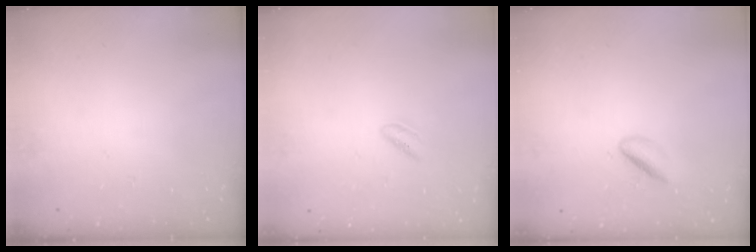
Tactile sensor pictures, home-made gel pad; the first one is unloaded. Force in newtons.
{"total": 2.5, "press": 2.4, "slide": 0.7}
{"total": 2.9, "press": 2.9, "slide": 0.4}